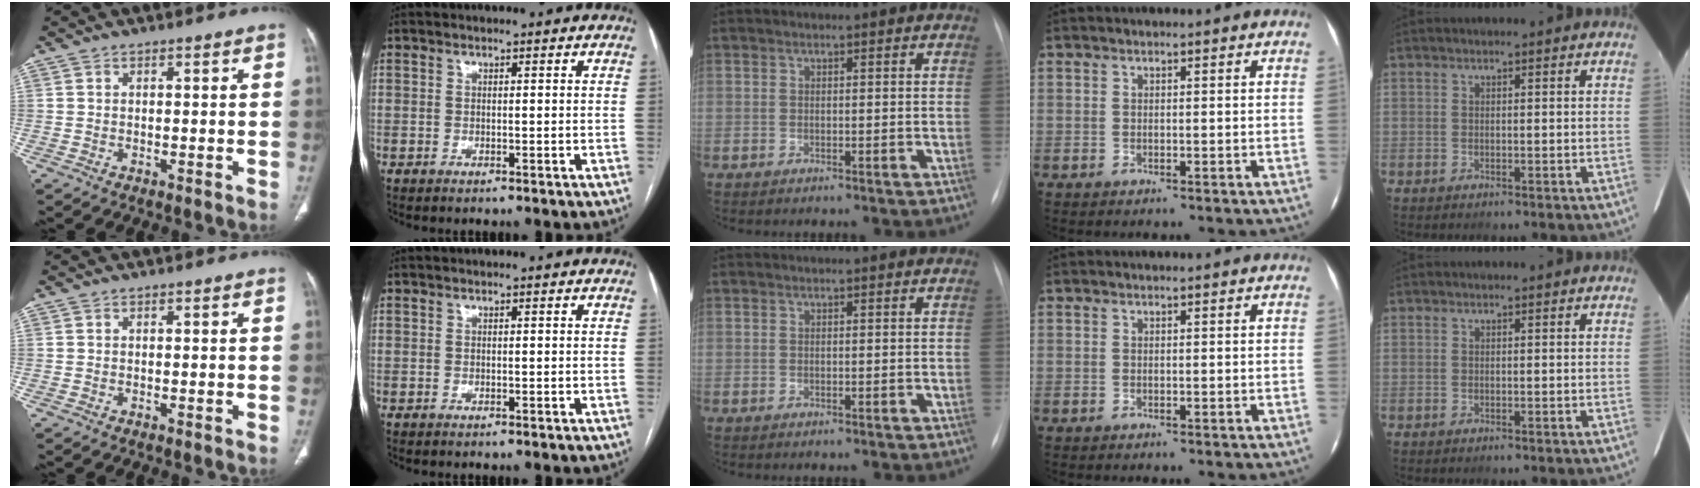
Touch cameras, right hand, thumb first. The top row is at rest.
{}